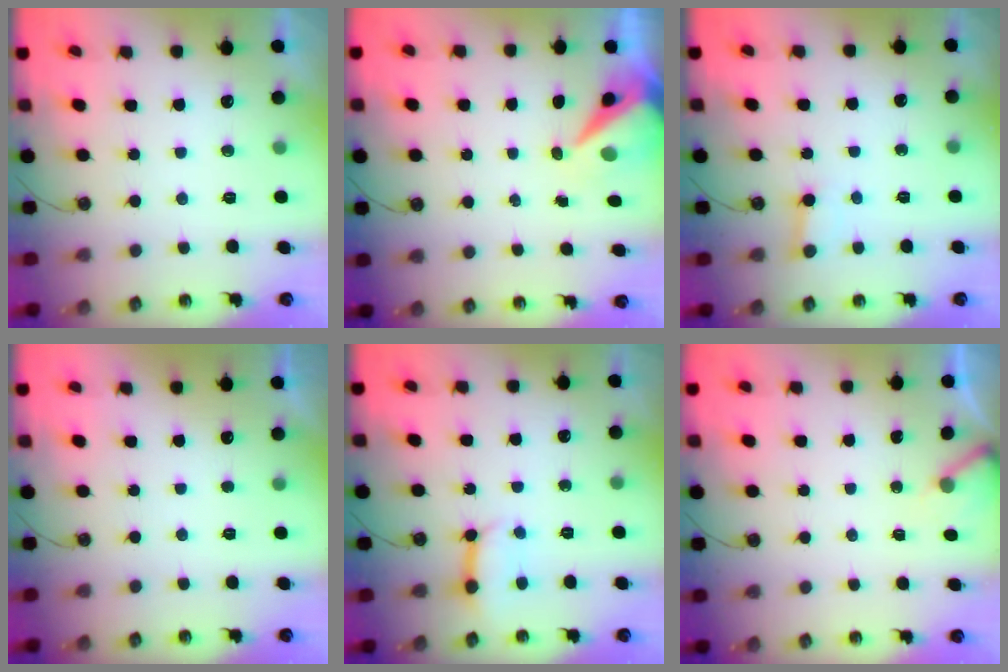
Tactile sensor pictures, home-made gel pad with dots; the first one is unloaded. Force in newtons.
{"total": 8.2, "press": 8.1, "slide": 0.8}
{"total": 2.9, "press": 2.9, "slide": 0.2}
{"total": 0.0}
{"total": 7.0, "press": 6.9, "slide": 0.7}
{"total": 2.7, "press": 2.7, "slide": 0.2}